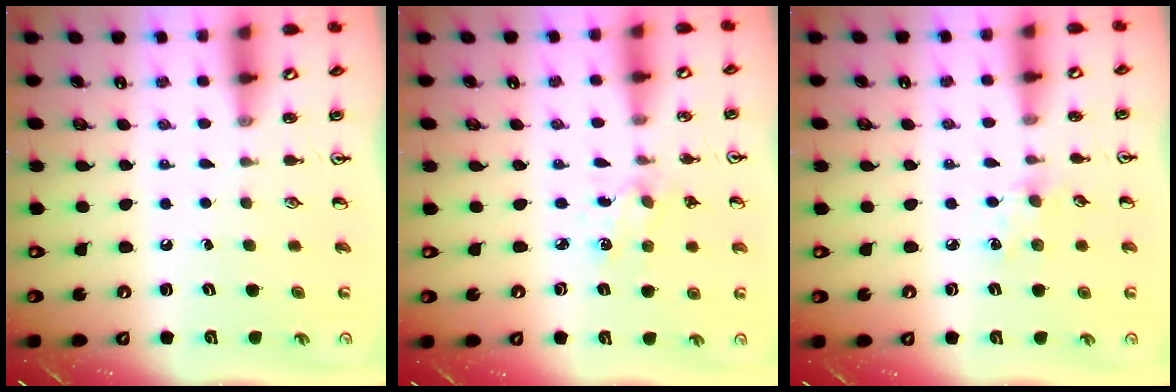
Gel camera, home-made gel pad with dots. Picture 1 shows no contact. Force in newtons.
{"total": 2.2, "press": 2.1, "slide": 0.5}
{"total": 4.4, "press": 4.4, "slide": 0.6}